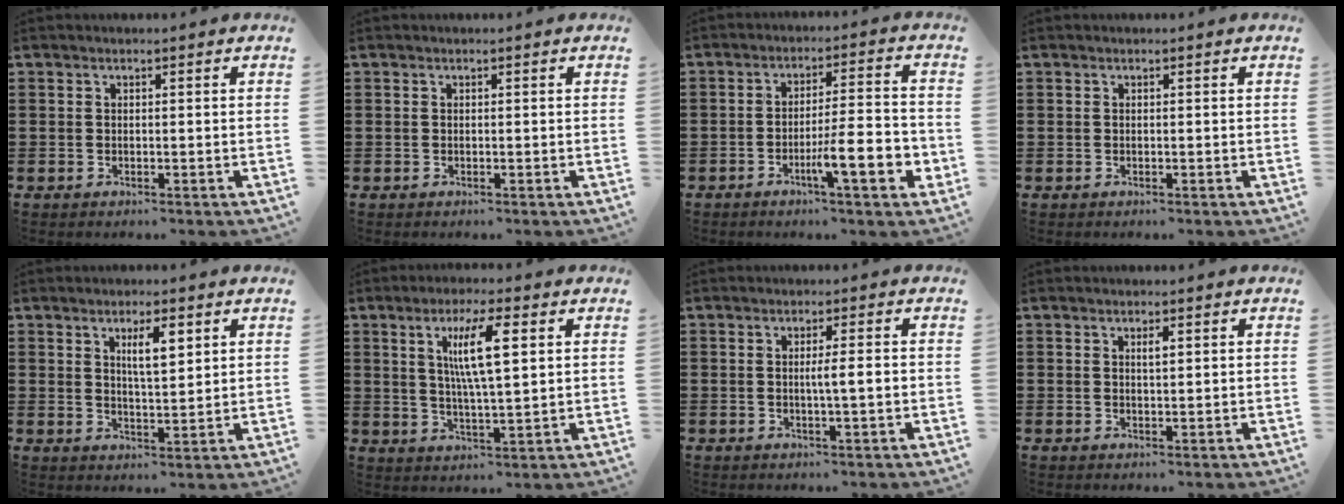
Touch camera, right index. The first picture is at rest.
{"total": 0.0}
{"total": 9.6, "force": [-3.5, 1.7, 8.7], "torque": [-0.138, -0.004, -0.061]}
{"total": 0.0}
{"total": 4.7, "force": [2.1, 1.2, 4.0], "torque": [-0.068, 0.001, 0.030]}
{"total": 8.6, "force": [2.8, 1.6, 8.0], "torque": [-0.162, 0.008, 0.043]}
{"total": 2.9, "force": [-0.1, 0.1, 2.9], "torque": [-0.052, -0.006, -0.004]}
{"total": 1.3, "force": [0.4, 0.4, 1.1], "torque": [-0.023, 0.004, 0.006]}